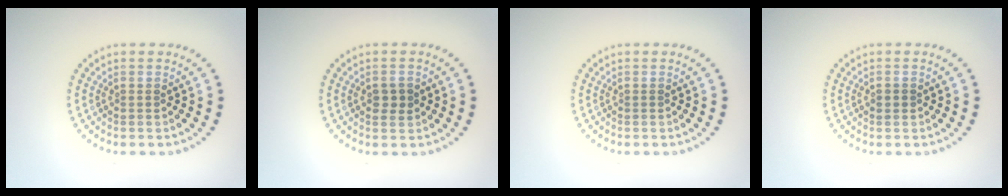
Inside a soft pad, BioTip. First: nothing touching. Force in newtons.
{"total": 1.6, "press": 1.6, "slide": 0.1}
{"total": 0.0}
{"total": 1.1, "press": 1.1, "slide": 0.2}